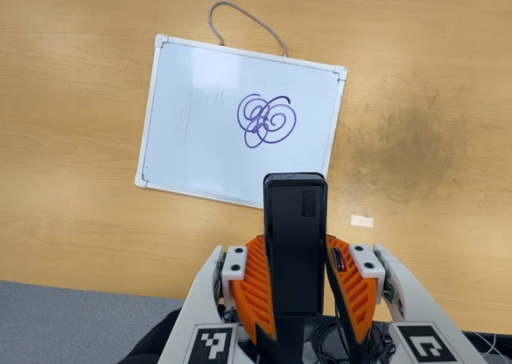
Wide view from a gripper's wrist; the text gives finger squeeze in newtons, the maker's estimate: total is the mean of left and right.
{"total": 4.5, "left": 3.5, "right": 5.5}